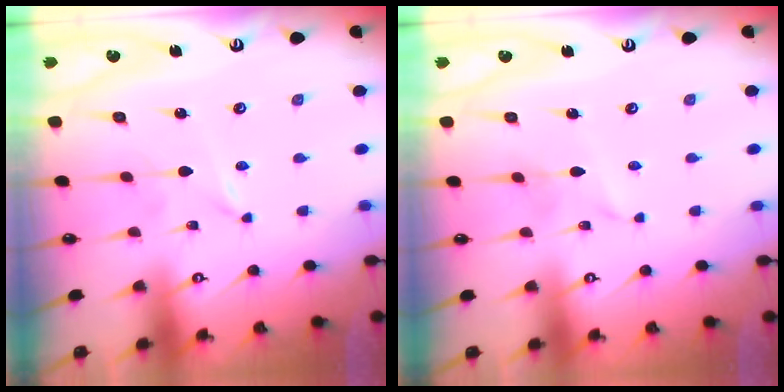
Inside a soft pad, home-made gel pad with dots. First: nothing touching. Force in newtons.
{"total": 1.5, "press": 1.4, "slide": 0.2}